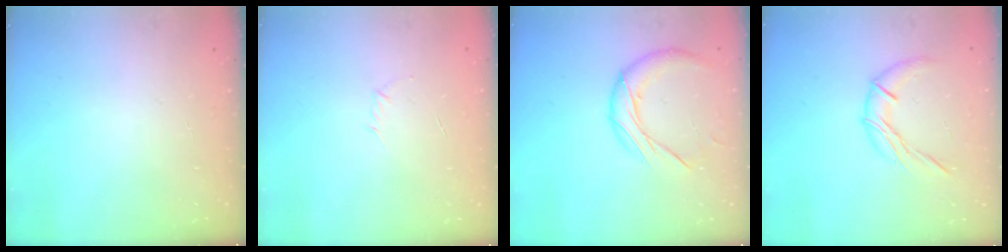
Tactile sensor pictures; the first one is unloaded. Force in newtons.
{"total": 2.8, "press": 2.7, "slide": 0.8}
{"total": 10.8, "press": 10.8, "slide": 0.6}
{"total": 9.5, "press": 9.5, "slide": 0.2}